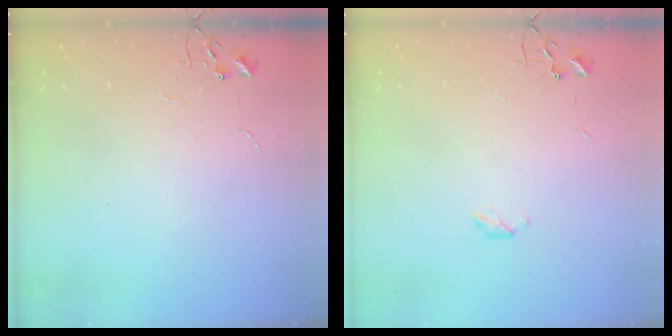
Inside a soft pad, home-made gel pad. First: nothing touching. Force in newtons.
{"total": 2.8, "press": 2.8, "slide": 0.5}